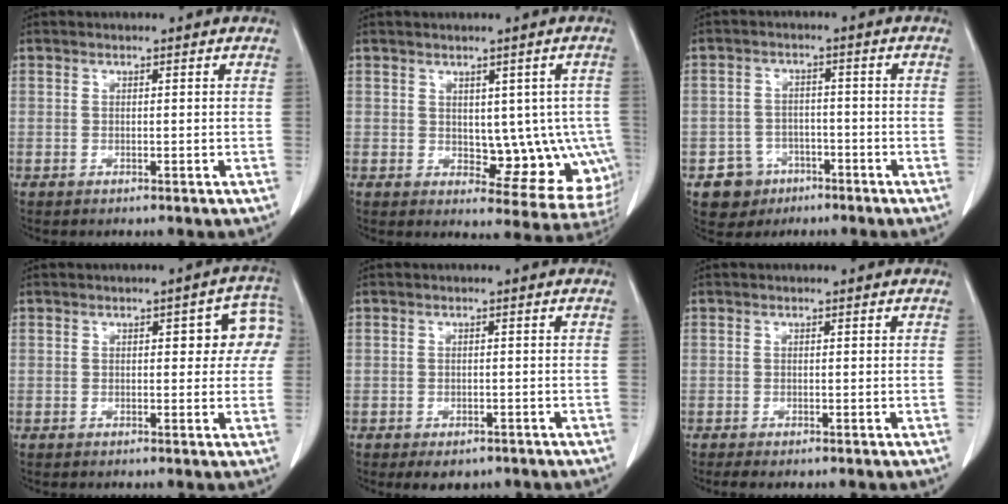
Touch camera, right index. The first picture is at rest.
{"total": 10.0, "force": [-0.4, 6.0, 8.0], "torque": [-0.066, 0.011, 0.012]}
{"total": 5.3, "force": [-2.8, 4.5, 0.5], "torque": [-0.003, 0.013, -0.039]}
{"total": 7.0, "force": [1.6, 2.8, 6.2], "torque": [-0.055, 0.026, 0.013]}
{"total": 3.7, "force": [-2.7, 2.0, 1.6], "torque": [-0.012, 0.000, -0.029]}
{"total": 1.1, "force": [-0.8, 0.2, 0.8], "torque": [-0.013, -0.004, -0.013]}